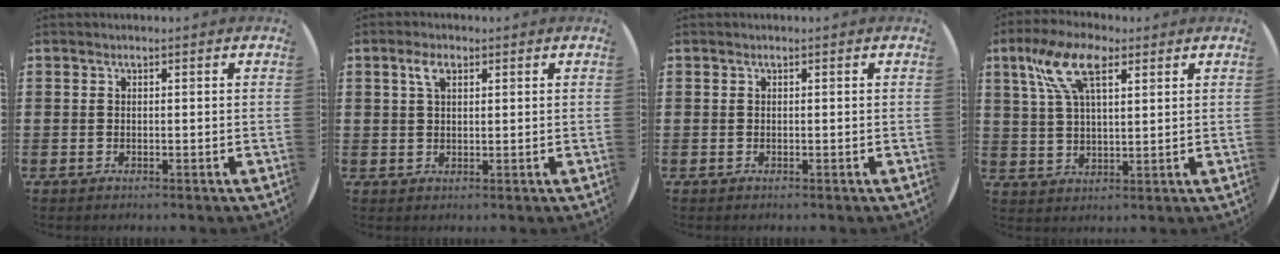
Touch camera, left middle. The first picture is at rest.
{"total": 2.9, "force": [1.6, 1.4, 2.0], "torque": [-0.036, 0.005, 0.026]}
{"total": 0.0}
{"total": 8.8, "force": [4.8, 3.7, 6.3], "torque": [-0.138, 0.009, 0.087]}